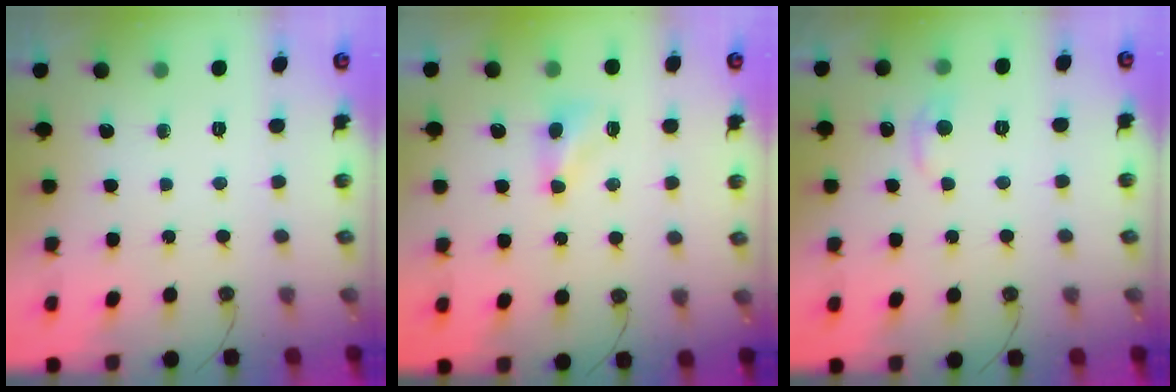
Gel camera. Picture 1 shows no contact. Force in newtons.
{"total": 2.3, "press": 2.3, "slide": 0.5}
{"total": 1.0, "press": 0.4, "slide": 0.9}